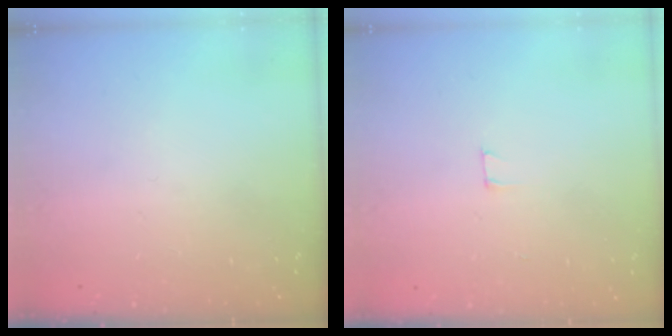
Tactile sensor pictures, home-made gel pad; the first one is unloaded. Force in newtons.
{"total": 2.5, "press": 2.5, "slide": 0.2}